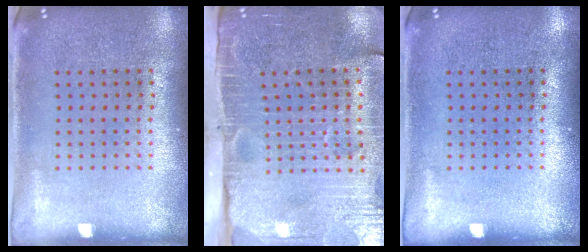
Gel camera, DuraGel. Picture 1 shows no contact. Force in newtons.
{"total": 4.5, "press": 3.9, "slide": 2.4}
{"total": 0.0}